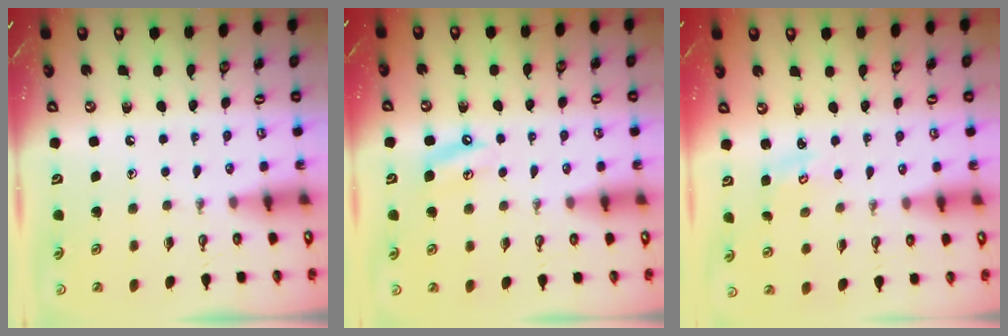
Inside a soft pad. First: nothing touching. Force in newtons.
{"total": 4.6, "press": 4.6, "slide": 0.4}
{"total": 2.5, "press": 2.5, "slide": 0.3}